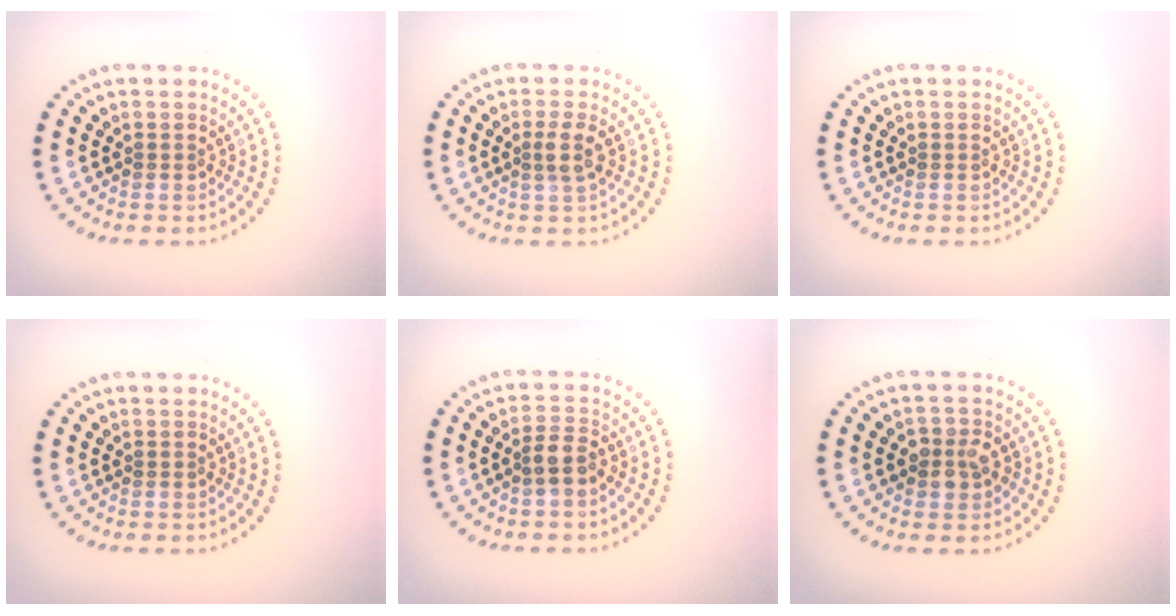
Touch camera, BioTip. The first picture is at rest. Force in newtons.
{"total": 1.8, "press": 1.5, "slide": 1.0}
{"total": 0.0}
{"total": 0.0}
{"total": 2.0, "press": 1.8, "slide": 0.8}
{"total": 2.5, "press": 2.5, "slide": 0.6}